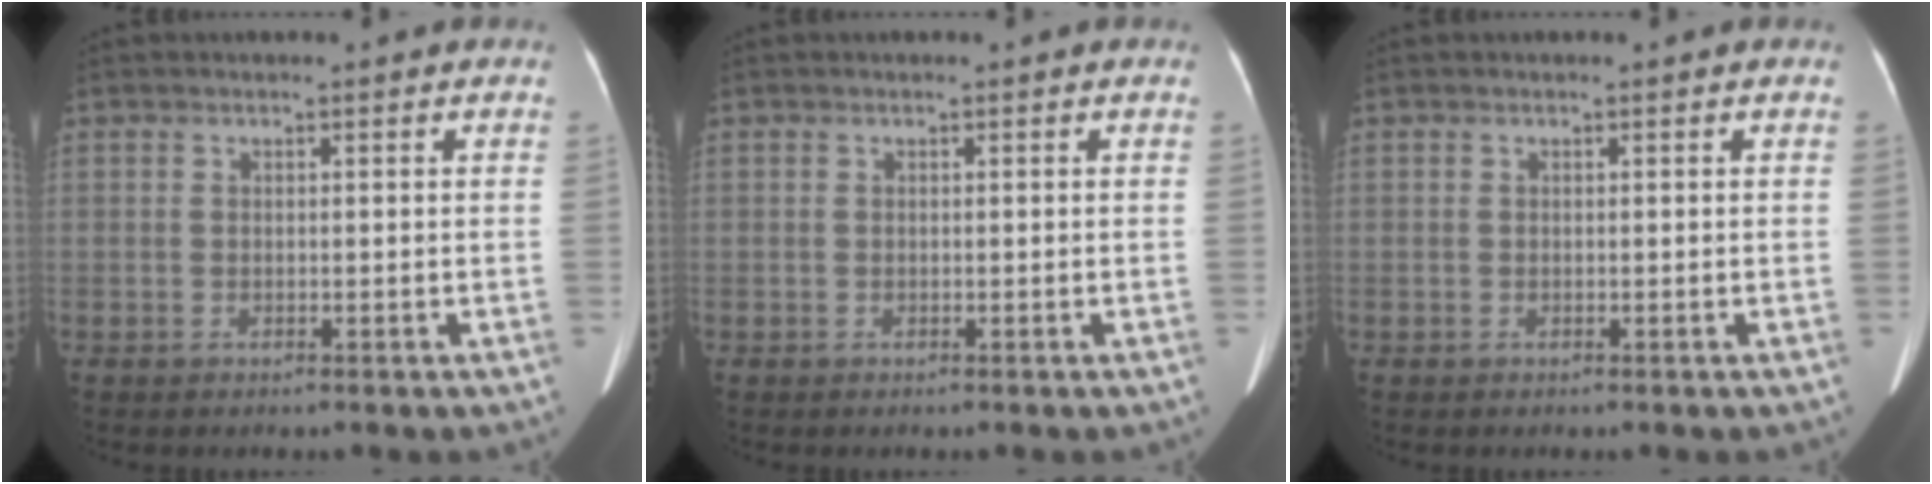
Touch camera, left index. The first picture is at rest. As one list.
[{"total": 0.0}, {"total": 0.0}]